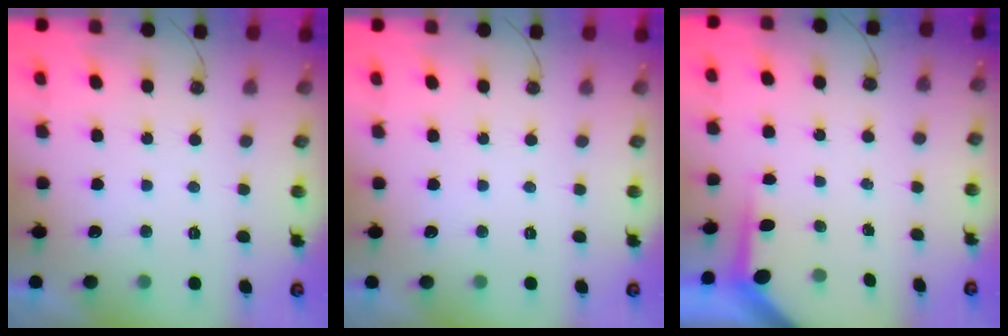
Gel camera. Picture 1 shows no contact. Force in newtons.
{"total": 0.0}
{"total": 3.9, "press": 3.9, "slide": 0.4}